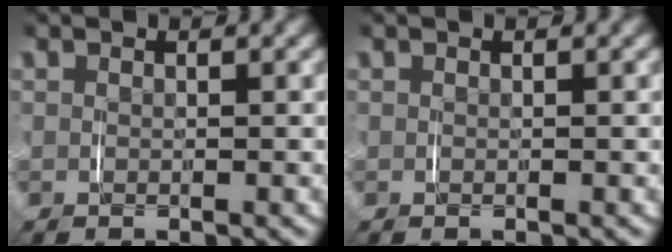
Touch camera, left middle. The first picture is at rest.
{"total": 0.0}